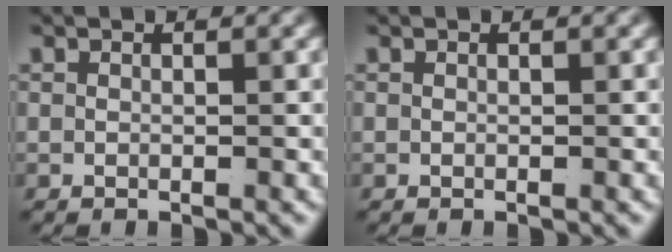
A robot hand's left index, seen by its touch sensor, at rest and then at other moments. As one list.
[{"total": 0.0}]